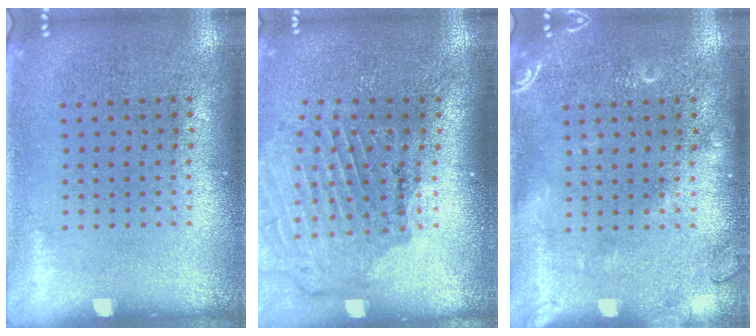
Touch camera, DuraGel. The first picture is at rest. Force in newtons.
{"total": 1.7, "press": 1.7, "slide": 0.3}
{"total": 2.0, "press": 2.0, "slide": 0.3}